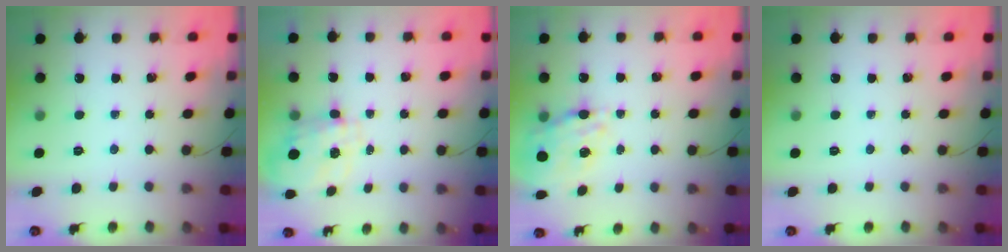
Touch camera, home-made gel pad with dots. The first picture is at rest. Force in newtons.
{"total": 9.6, "press": 9.5, "slide": 0.8}
{"total": 14.5, "press": 13.9, "slide": 4.0}
{"total": 0.0}